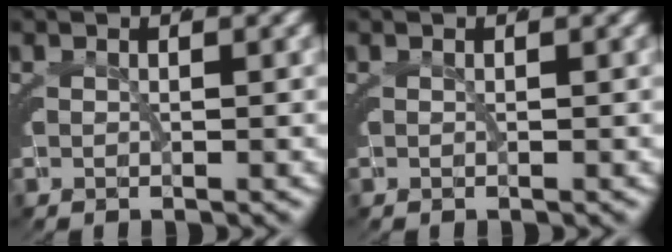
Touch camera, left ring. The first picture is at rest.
{"total": 0.0}